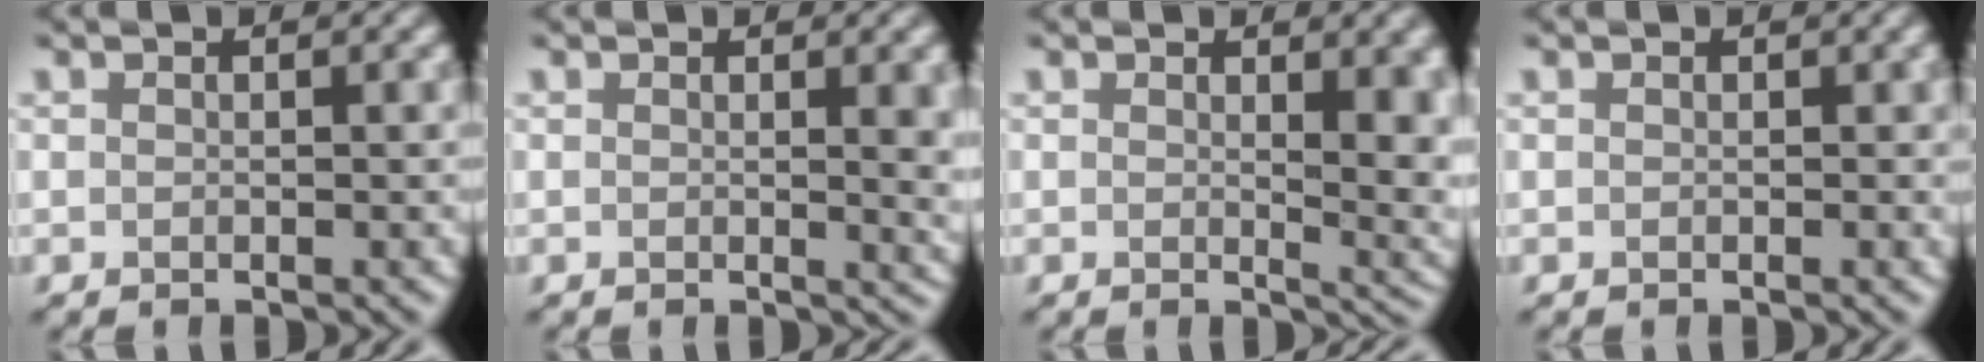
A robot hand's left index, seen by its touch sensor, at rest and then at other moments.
{"total": 3.4, "force": [0.5, 1.0, 3.2], "torque": [-0.027, 0.001, 0.005]}
{"total": 5.7, "force": [1.0, 2.3, 5.1], "torque": [-0.053, -0.012, 0.022]}
{"total": 0.5, "force": [0.1, 0.4, 0.3], "torque": [-0.001, -0.003, 0.000]}